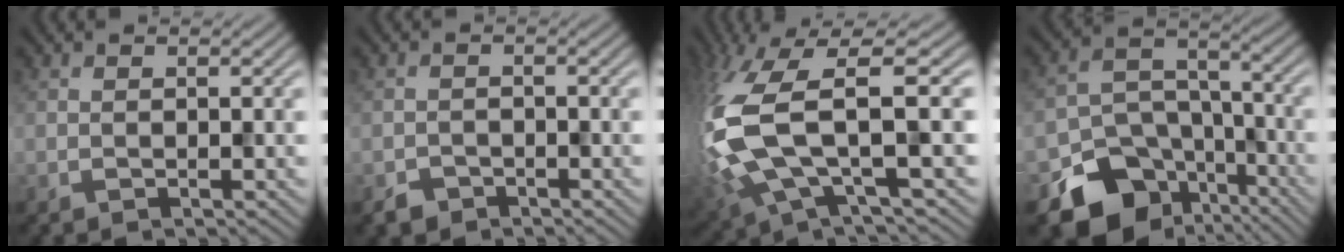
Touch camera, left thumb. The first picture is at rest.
{"total": 1.9, "force": [-1.5, 1.2, 0.3], "torque": [-0.003, -0.002, -0.035]}
{"total": 12.7, "force": [-0.7, 4.3, 11.9], "torque": [-0.285, -0.008, -0.015]}
{"total": 12.5, "force": [-7.4, 8.4, 5.4], "torque": [-0.116, -0.031, -0.121]}